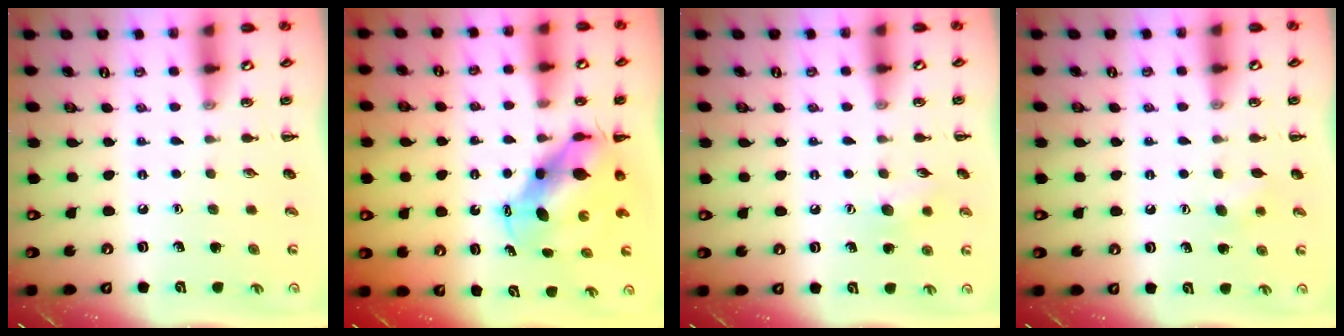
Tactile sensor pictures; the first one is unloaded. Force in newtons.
{"total": 7.6, "press": 7.5, "slide": 1.4}
{"total": 7.0, "press": 6.8, "slide": 1.3}
{"total": 3.0, "press": 2.9, "slide": 0.8}